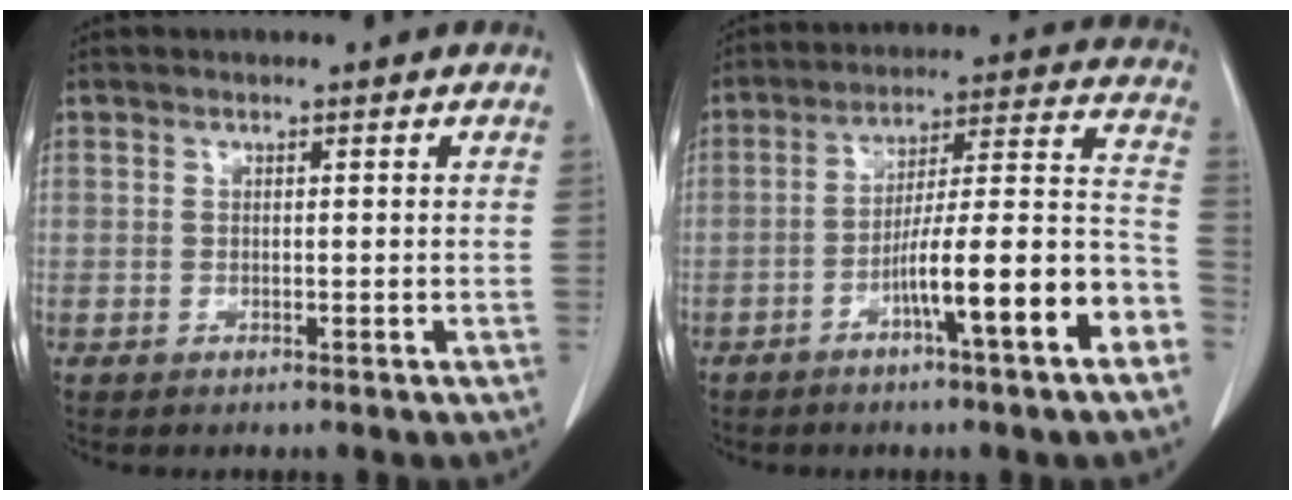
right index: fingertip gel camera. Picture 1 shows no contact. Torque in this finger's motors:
{"motor_torque": [1.58, -0.56, 0.87, 0.21]}